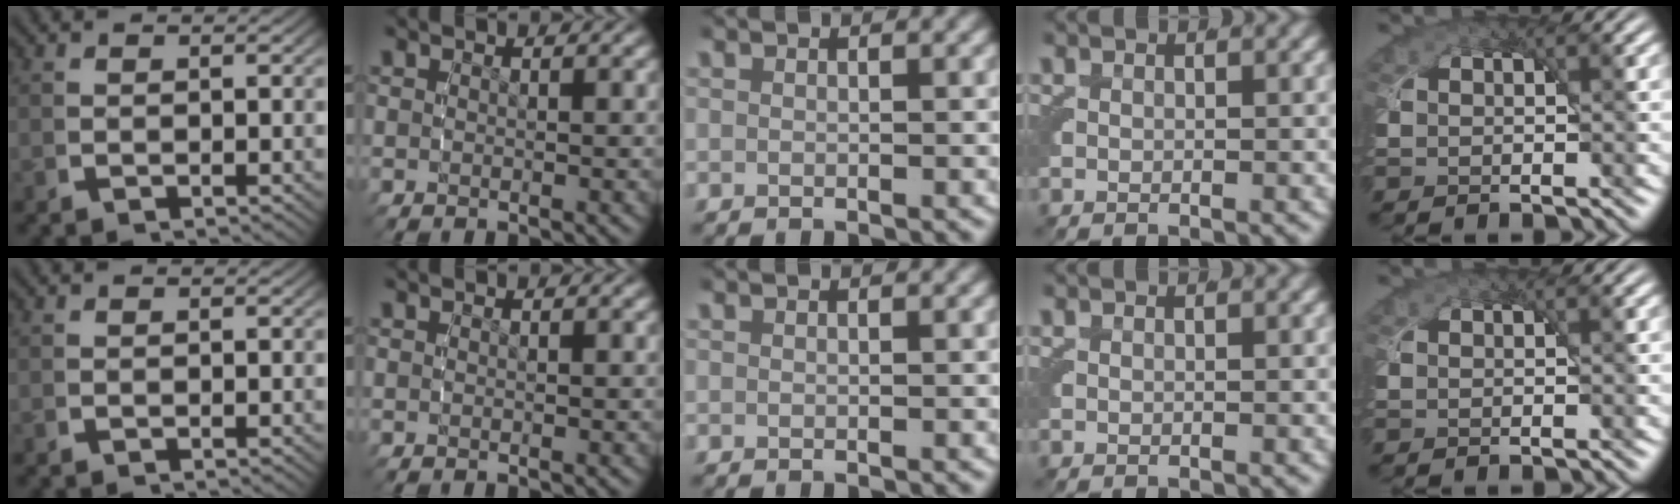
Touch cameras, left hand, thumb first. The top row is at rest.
{}